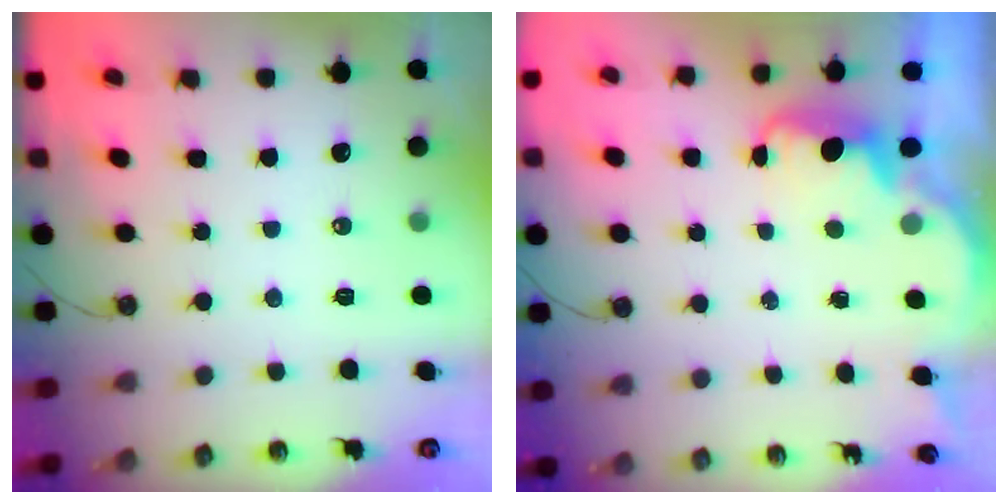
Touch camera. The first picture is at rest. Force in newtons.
{"total": 3.0, "press": 2.9, "slide": 0.7}